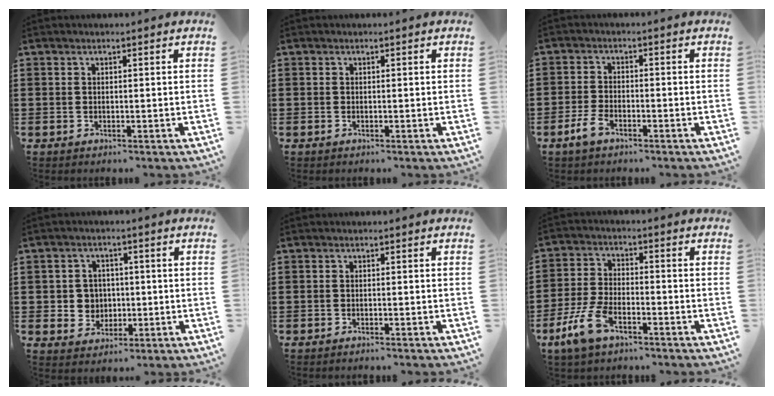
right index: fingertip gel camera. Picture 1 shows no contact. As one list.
[{"total": 0.0}, {"total": 3.2, "force": [-2.1, 1.3, 2.0], "torque": [-0.057, -0.003, -0.046]}, {"total": 4.2, "force": [-0.1, 4.0, 1.2], "torque": [-0.040, 0.012, -0.005]}, {"total": 0.6, "force": [-0.5, 0.0, 0.2], "torque": [-0.005, -0.001, -0.011]}, {"total": 7.2, "force": [-4.1, 3.0, 5.1], "torque": [-0.132, -0.005, -0.084]}]